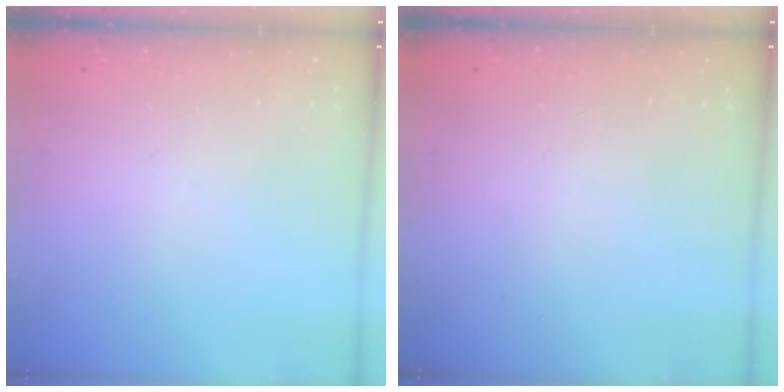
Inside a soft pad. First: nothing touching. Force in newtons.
{"total": 0.0}